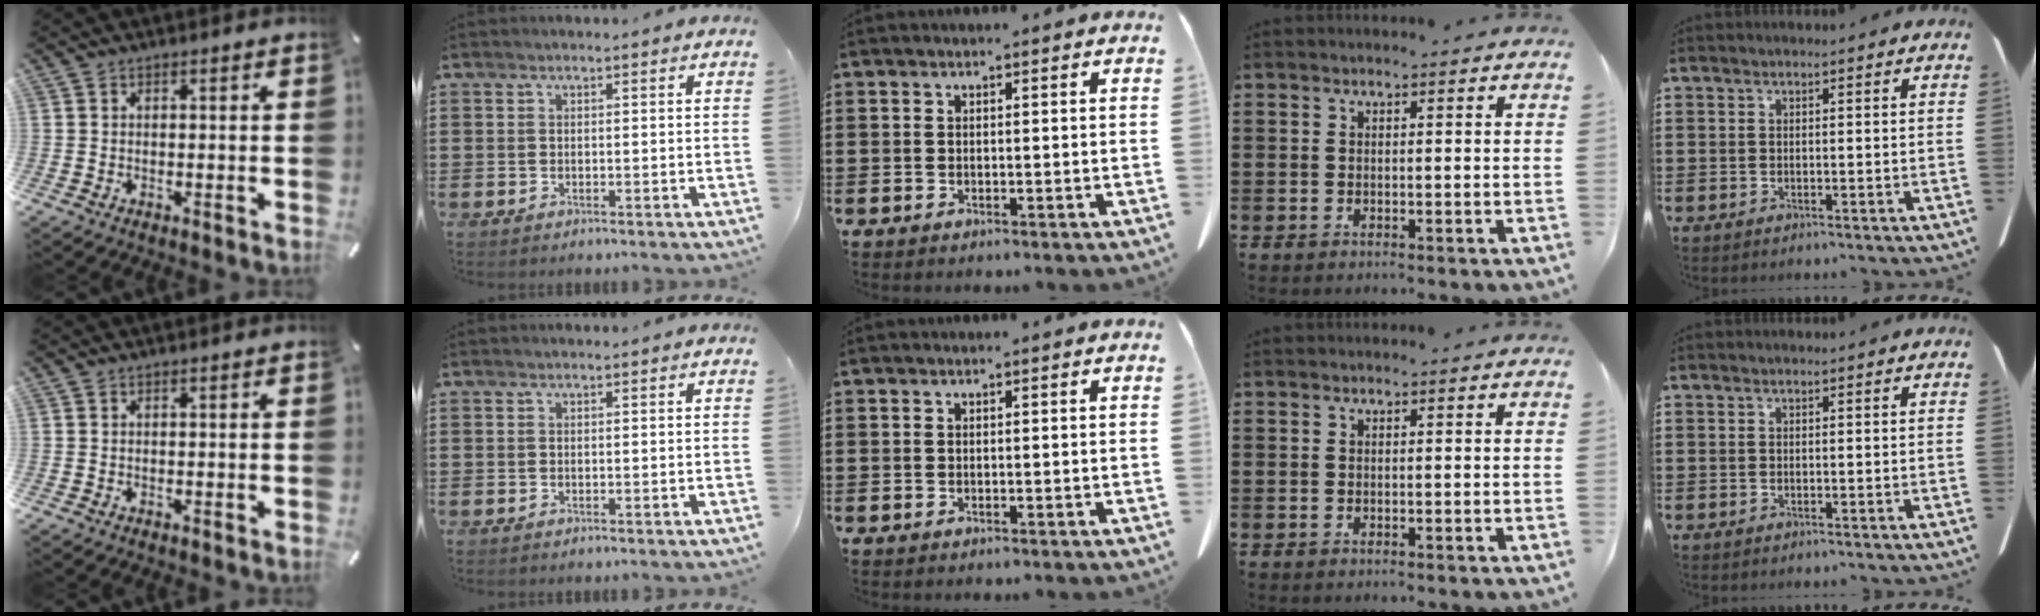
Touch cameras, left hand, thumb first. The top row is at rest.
{}